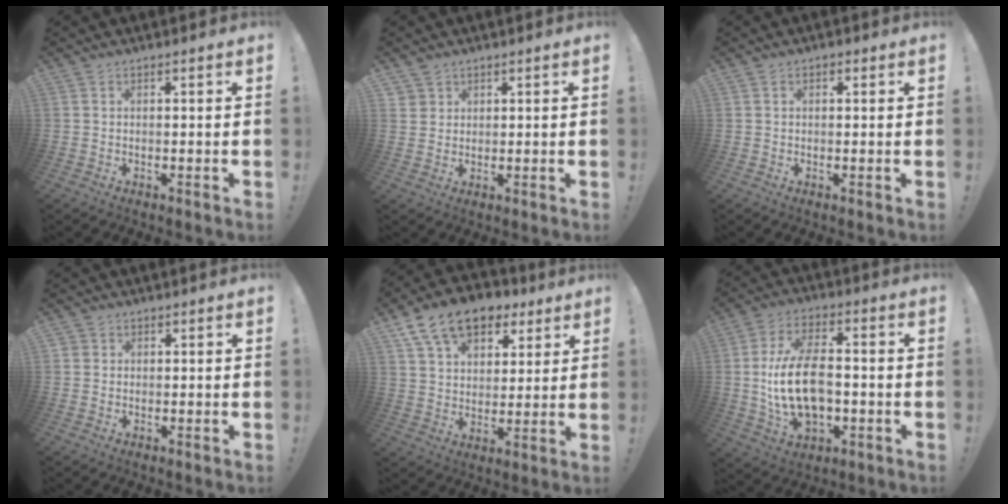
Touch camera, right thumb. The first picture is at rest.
{"total": 2.7, "force": [1.8, 2.0, 0.2], "torque": [-0.002, -0.010, 0.032]}
{"total": 0.8, "force": [0.2, 0.7, 0.3], "torque": [0.000, 0.000, 0.002]}
{"total": 1.1, "force": [0.4, 1.0, 0.1], "torque": [0.001, -0.002, 0.007]}
{"total": 14.9, "force": [8.9, 9.3, 7.5], "torque": [-0.120, -0.046, 0.165]}
{"total": 18.3, "force": [-1.7, 11.3, 14.4], "torque": [-0.272, 0.004, -0.031]}